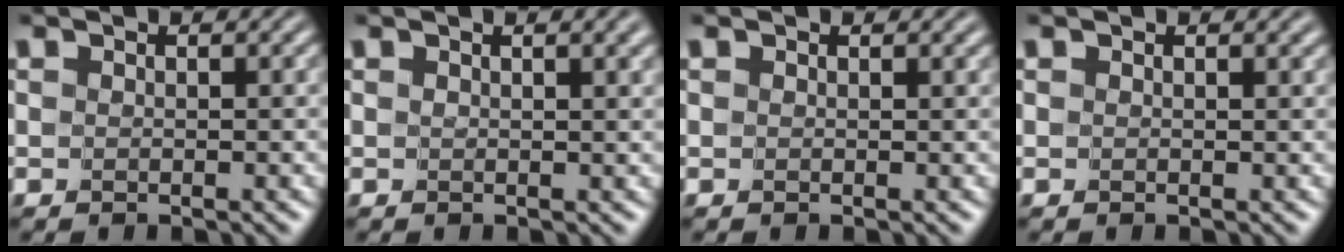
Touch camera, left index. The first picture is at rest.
{"total": 4.5, "force": [2.4, 1.7, 3.4], "torque": [-0.024, 0.015, 0.008]}
{"total": 1.0, "force": [0.8, 0.4, 0.6], "torque": [-0.004, -0.003, 0.010]}
{"total": 1.2, "force": [0.9, 0.4, 0.7], "torque": [-0.004, -0.004, 0.010]}